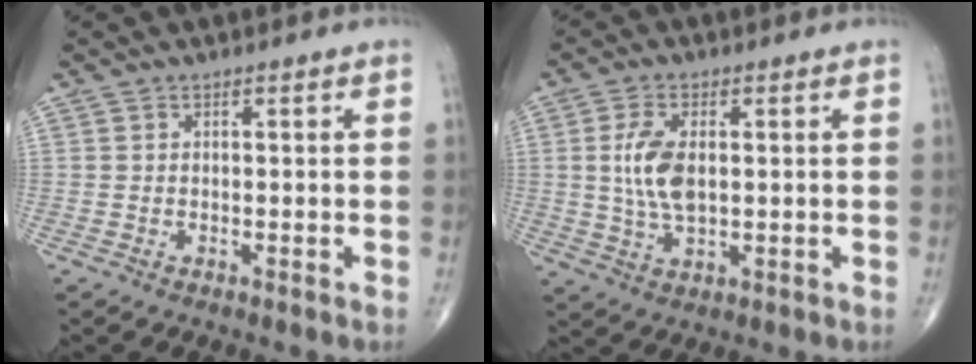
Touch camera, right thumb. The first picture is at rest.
{"total": 7.7, "force": [0.8, 3.9, 6.6], "torque": [-0.139, -0.005, 0.017]}